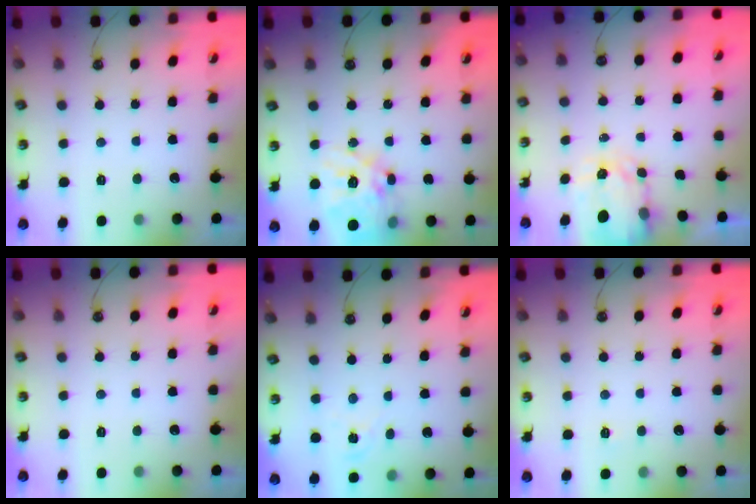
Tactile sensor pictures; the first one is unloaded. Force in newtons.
{"total": 17.6, "press": 17.5, "slide": 1.8}
{"total": 3.4, "press": 3.4, "slide": 0.4}
{"total": 0.0}
{"total": 1.3, "press": 1.3, "slide": 0.2}
{"total": 2.4, "press": 2.4, "slide": 0.4}